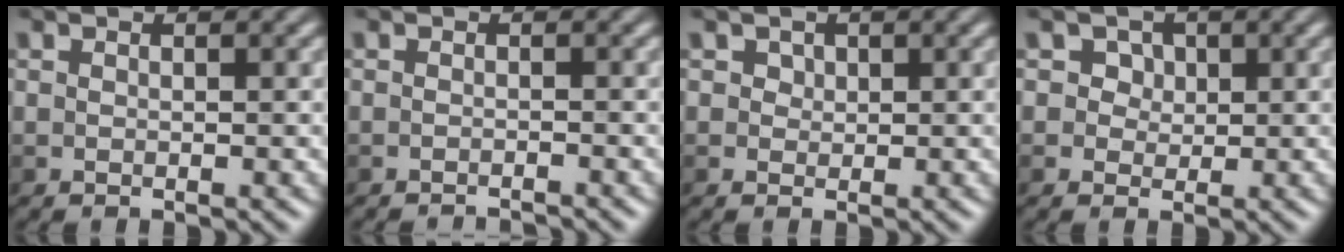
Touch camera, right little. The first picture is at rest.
{"total": 1.8, "force": [-1.7, 0.1, 0.4], "torque": [0.006, -0.004, -0.024]}
{"total": 0.9, "force": [0.4, 0.7, 0.3], "torque": [-0.006, -0.003, 0.005]}
{"total": 2.4, "force": [1.2, 1.9, 1.0], "torque": [-0.017, 0.003, 0.016]}